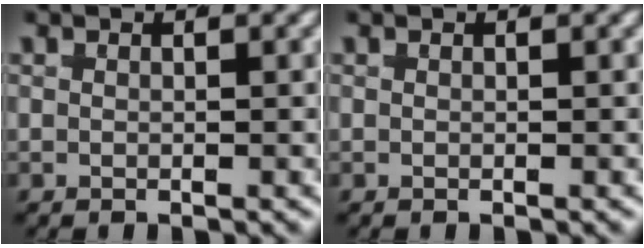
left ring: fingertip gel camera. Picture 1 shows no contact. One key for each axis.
{"total": 0.0}